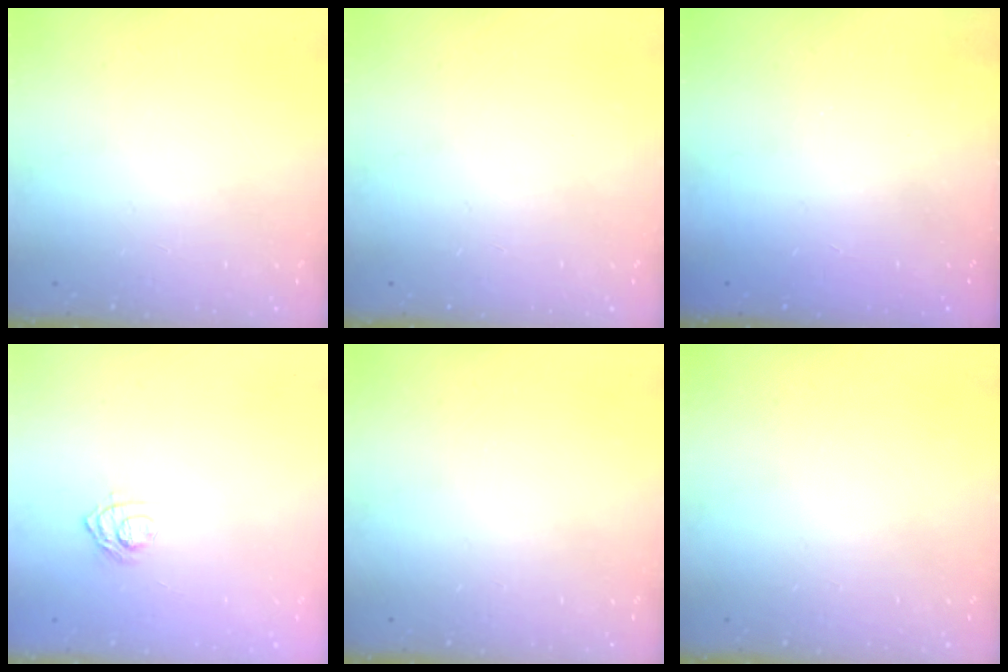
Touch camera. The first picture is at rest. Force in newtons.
{"total": 0.0}
{"total": 2.4, "press": 2.3, "slide": 0.8}
{"total": 7.1, "press": 7.0, "slide": 1.6}
{"total": 0.0}
{"total": 0.0}